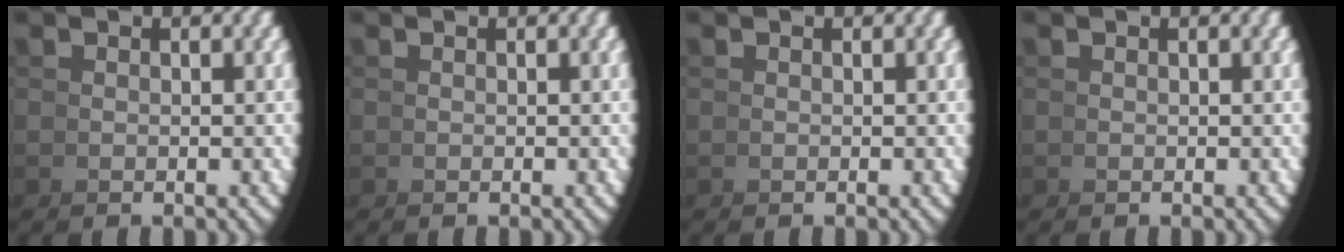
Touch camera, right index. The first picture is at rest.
{"total": 0.0}
{"total": 0.0}
{"total": 0.0}